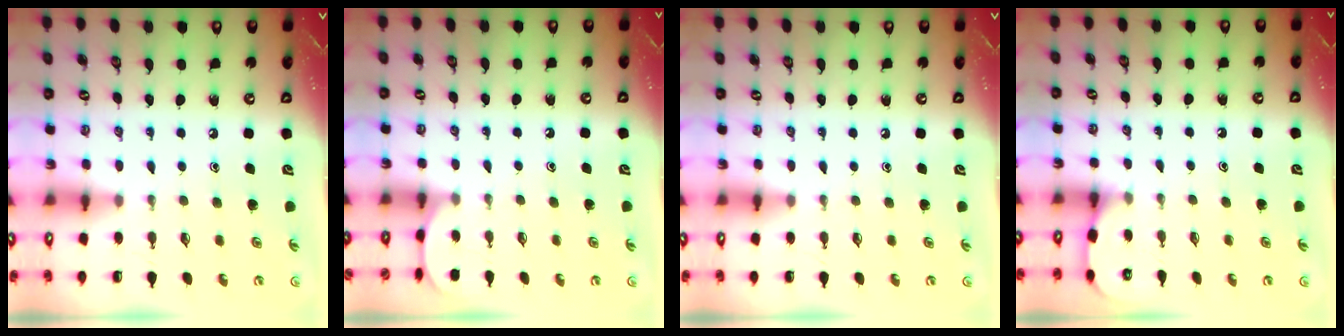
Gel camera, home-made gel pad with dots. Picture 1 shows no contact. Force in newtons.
{"total": 0.9, "press": 0.9, "slide": 0.2}
{"total": 0.0}
{"total": 3.5, "press": 3.5, "slide": 0.3}